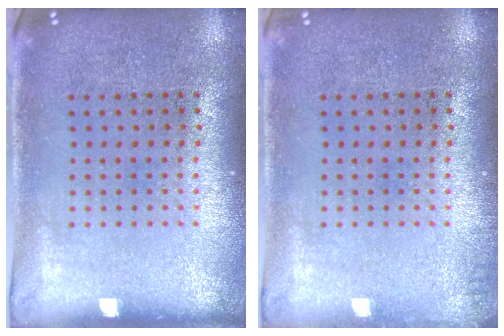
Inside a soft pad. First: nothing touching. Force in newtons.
{"total": 0.8, "press": 0.8, "slide": 0.0}